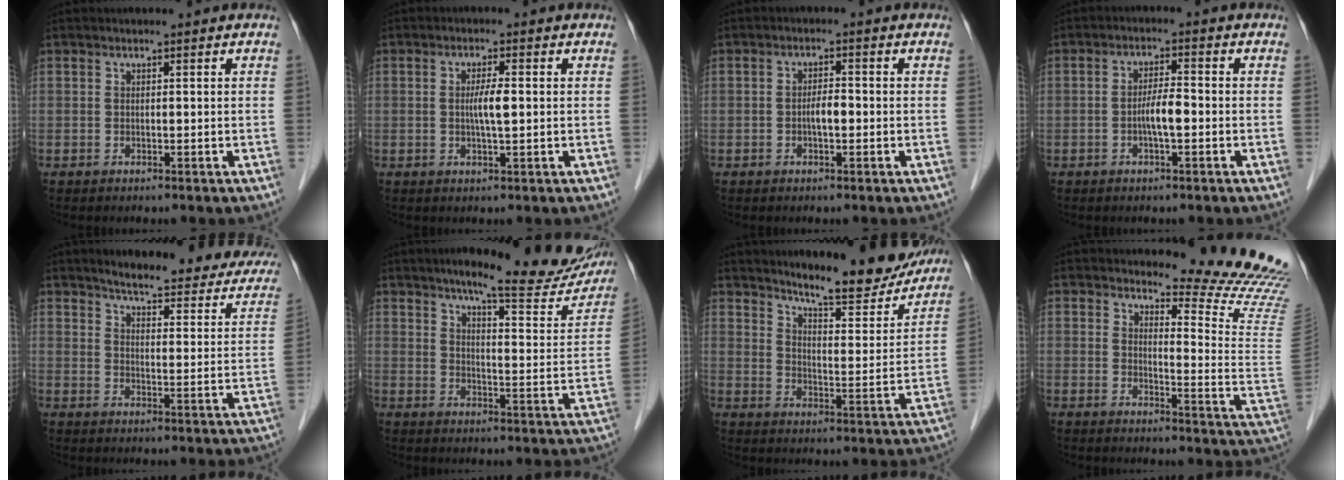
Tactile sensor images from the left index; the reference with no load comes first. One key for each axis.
{"total": 3.2, "fx": 0.1, "fy": 0.3, "fz": 3.2, "tx": -0.060, "ty": -0.001, "tz": 0.001}
{"total": 2.3, "fx": -0.6, "fy": 0.8, "fz": 2.1, "tx": -0.037, "ty": 0.005, "tz": -0.011}
{"total": 3.6, "fx": -1.0, "fy": 0.6, "fz": 3.5, "tx": -0.067, "ty": 0.003, "tz": -0.019}
{"total": 21.9, "fx": 18.7, "fy": 5.0, "fz": 10.3, "tx": -0.107, "ty": -0.028, "tz": 0.210}
{"total": 20.0, "fx": 16.8, "fy": 3.1, "fz": 10.4, "tx": -0.126, "ty": -0.033, "tz": 0.205}
{"total": 16.8, "fx": 14.9, "fy": 2.7, "fz": 7.2, "tx": -0.096, "ty": -0.037, "tz": 0.198}
{"total": 14.0, "fx": 13.5, "fy": -1.6, "fz": 3.4, "tx": -0.046, "ty": -0.136, "tz": 0.146}